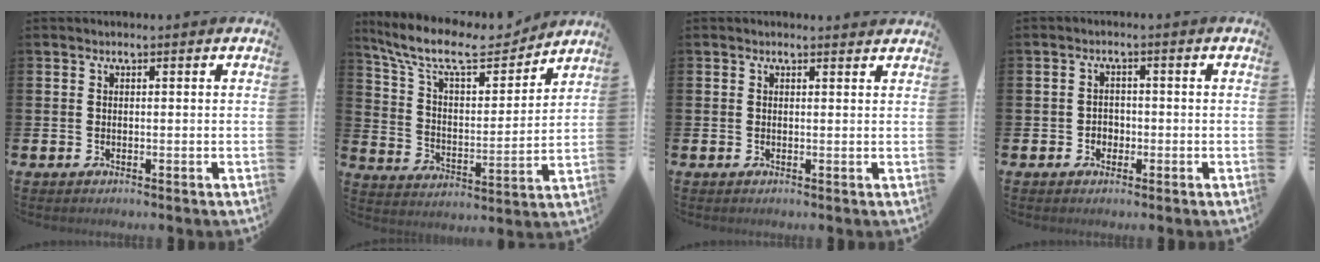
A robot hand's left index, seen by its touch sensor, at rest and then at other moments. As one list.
[{"total": 11.7, "force": [10.3, 3.1, 4.6], "torque": [-0.120, -0.065, 0.176]}, {"total": 0.7, "force": [0.6, 0.1, 0.1], "torque": [0.005, -0.002, 0.011]}, {"total": 1.9, "force": [-0.7, 1.7, 0.5], "torque": [-0.009, 0.003, -0.018]}]